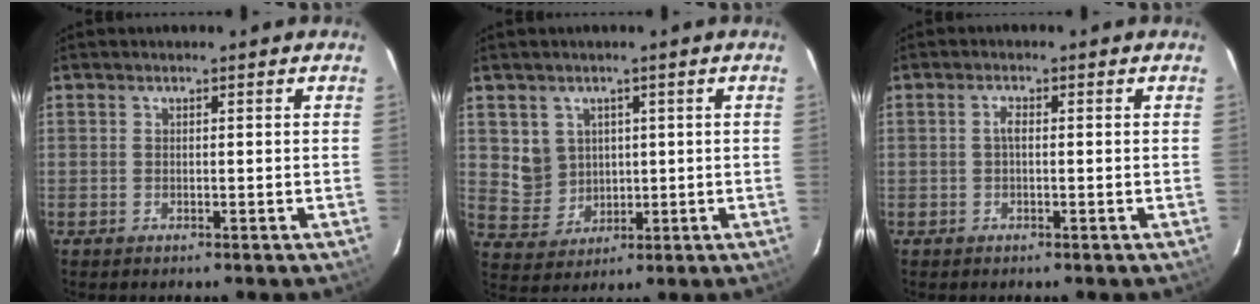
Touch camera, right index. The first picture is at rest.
{"total": 6.5, "force": [1.9, 6.1, 1.5], "torque": [-0.034, 0.005, 0.057]}
{"total": 1.3, "force": [-0.1, 0.5, 1.2], "torque": [-0.024, 0.006, -0.004]}